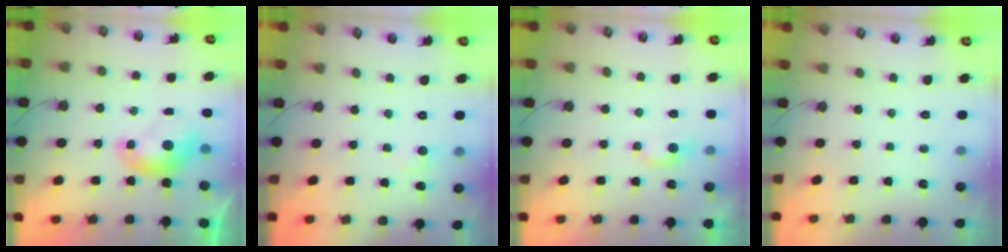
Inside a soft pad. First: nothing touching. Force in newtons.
{"total": 1.0, "press": 0.8, "slide": 0.7}
{"total": 2.3, "press": 2.2, "slide": 0.5}
{"total": 0.0}